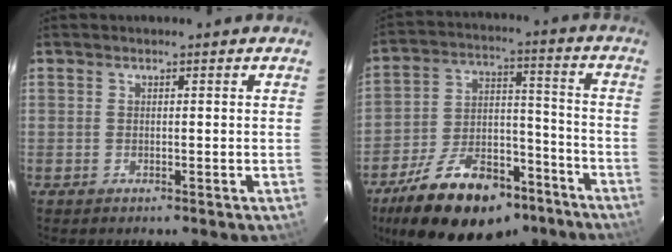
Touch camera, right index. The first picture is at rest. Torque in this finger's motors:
{"motor_torque": [0.90, -1.23, 0.01, -0.18]}